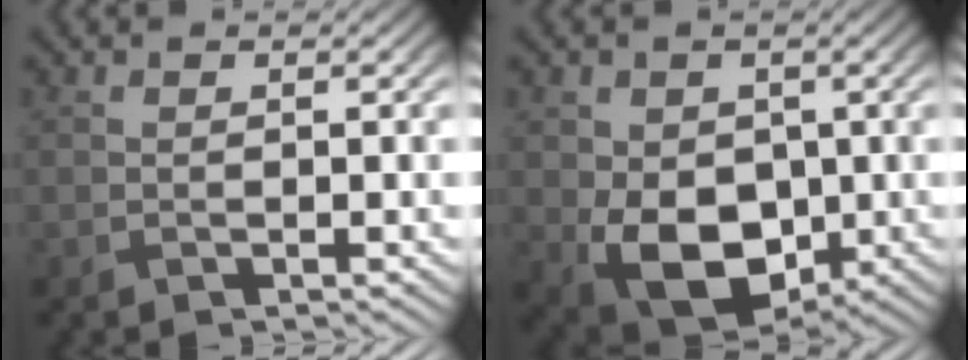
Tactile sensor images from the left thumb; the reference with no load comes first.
{"total": 9.8, "force": [-1.4, 7.1, 6.6], "torque": [-0.134, -0.024, -0.028]}